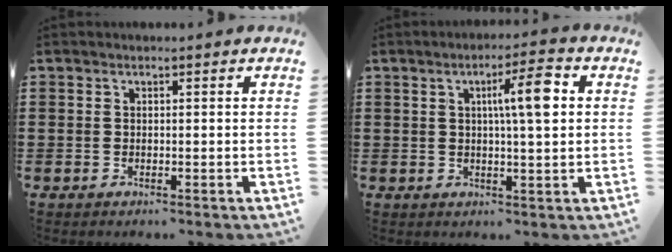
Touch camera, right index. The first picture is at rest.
{"total": 6.9, "force": [1.5, 1.0, 6.6], "torque": [-0.112, -0.002, 0.017]}